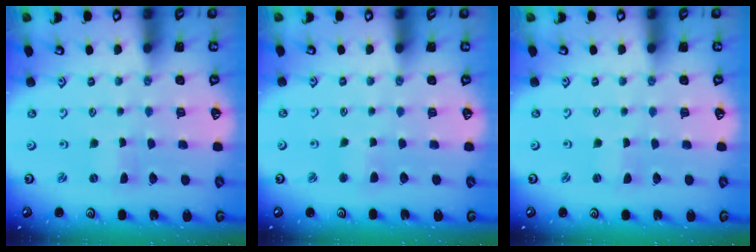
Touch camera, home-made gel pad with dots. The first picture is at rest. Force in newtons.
{"total": 2.7, "press": 2.7, "slide": 0.4}
{"total": 1.5, "press": 1.4, "slide": 0.3}